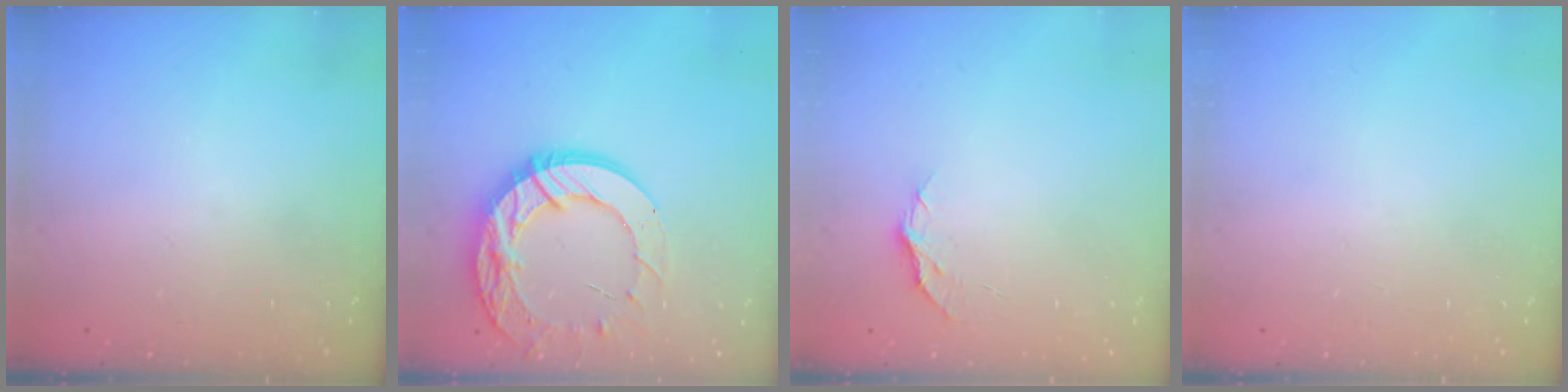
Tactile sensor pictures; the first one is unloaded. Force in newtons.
{"total": 18.0, "press": 17.9, "slide": 1.6}
{"total": 5.1, "press": 5.1, "slide": 0.2}
{"total": 0.0}